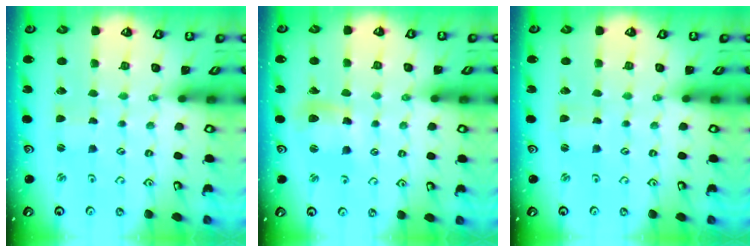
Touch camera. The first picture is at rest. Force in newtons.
{"total": 8.8, "press": 8.8, "slide": 1.0}
{"total": 0.5, "press": 0.4, "slide": 0.3}